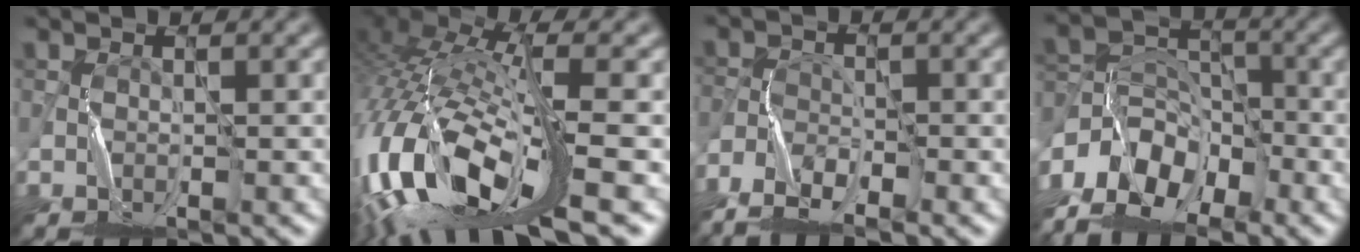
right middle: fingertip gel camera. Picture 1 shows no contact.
{"total": 14.7, "force": [-4.4, 6.0, 12.7], "torque": [-0.304, -0.004, -0.070]}
{"total": 5.1, "force": [-4.1, 1.6, 2.5], "torque": [-0.047, -0.013, -0.084]}
{"total": 8.1, "force": [-6.0, 4.4, 3.3], "torque": [-0.054, -0.001, -0.123]}